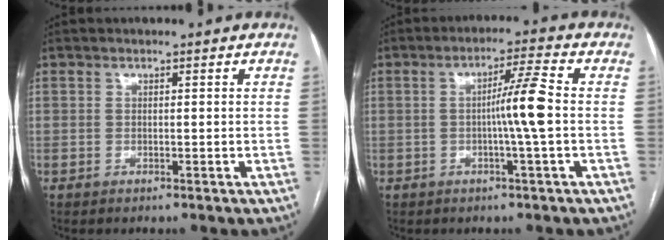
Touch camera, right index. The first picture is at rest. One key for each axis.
{"total": 6.4, "fx": -0.6, "fy": -1.0, "fz": 6.3, "tx": -0.107, "ty": 0.008, "tz": -0.010}